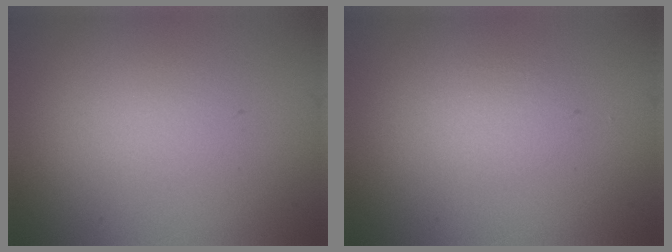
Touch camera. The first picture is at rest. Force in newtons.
{"total": 0.7, "press": 0.7, "slide": 0.1}